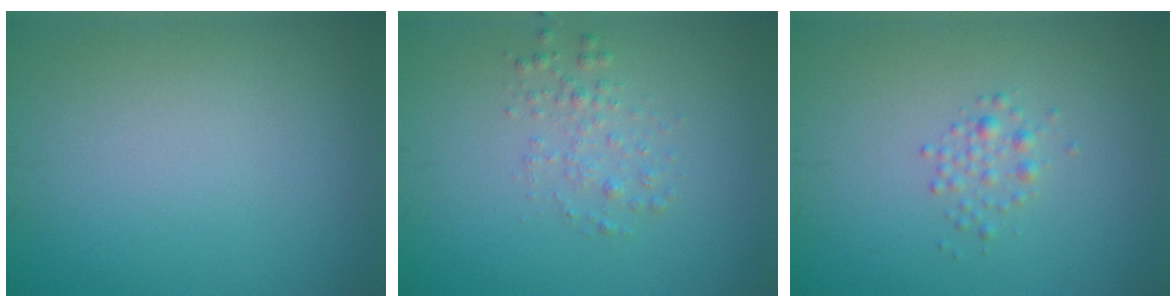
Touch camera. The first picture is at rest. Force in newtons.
{"total": 1.6, "press": 1.6, "slide": 0.1}
{"total": 1.2, "press": 1.2, "slide": 0.1}